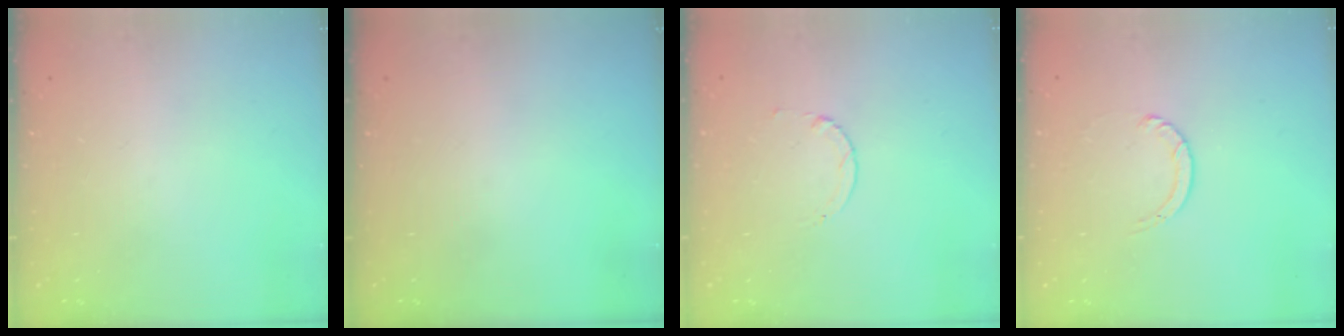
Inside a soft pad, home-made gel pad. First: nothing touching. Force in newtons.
{"total": 0.0}
{"total": 2.3, "press": 2.3, "slide": 0.3}
{"total": 1.1, "press": 1.1, "slide": 0.1}